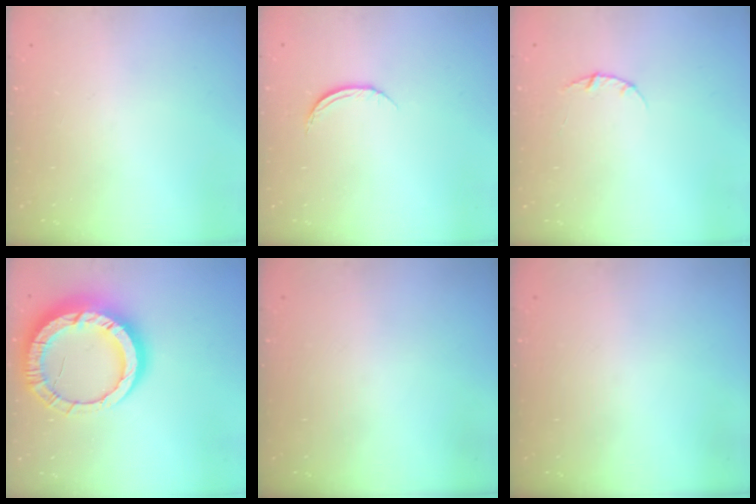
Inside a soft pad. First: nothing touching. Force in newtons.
{"total": 5.0, "press": 4.9, "slide": 0.6}
{"total": 2.8, "press": 2.8, "slide": 0.4}
{"total": 19.3, "press": 19.2, "slide": 1.9}
{"total": 0.0}
{"total": 0.0}